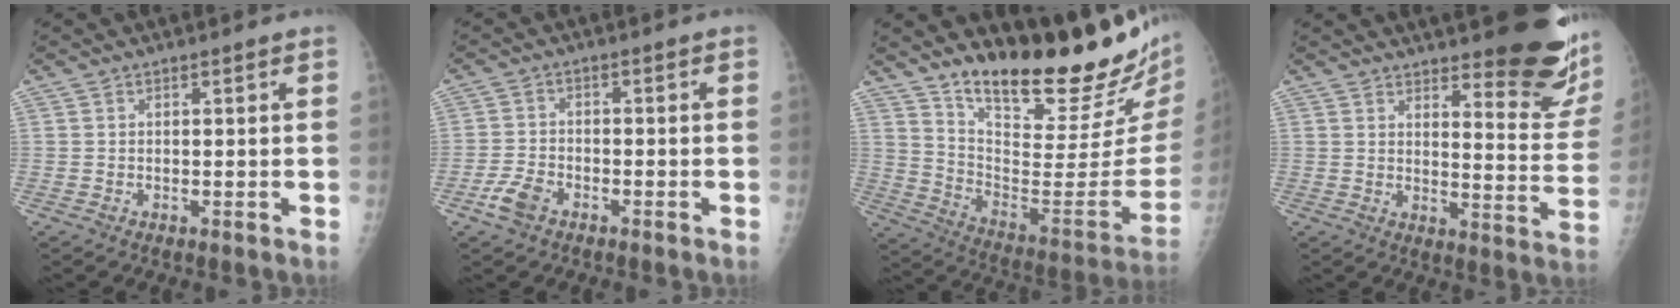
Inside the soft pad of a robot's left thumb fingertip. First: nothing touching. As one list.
[{"total": 4.5, "force": [-2.8, 2.5, 2.4], "torque": [-0.053, 0.011, -0.053]}, {"total": 25.9, "force": [21.2, 4.8, 14.0], "torque": [-0.189, -0.160, 0.315]}, {"total": 17.2, "force": [12.7, 4.5, 10.6], "torque": [-0.095, -0.106, 0.152]}]